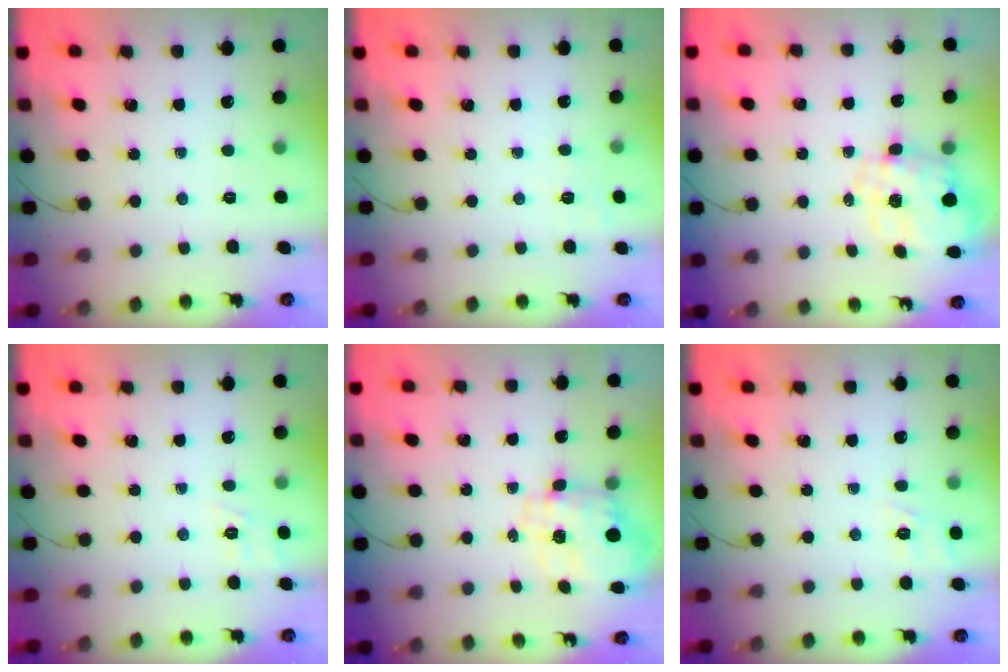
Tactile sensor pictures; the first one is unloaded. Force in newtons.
{"total": 4.3, "press": 3.9, "slide": 1.8}
{"total": 3.5, "press": 3.1, "slide": 1.7}
{"total": 2.8, "press": 2.2, "slide": 1.7}
{"total": 3.6, "press": 3.3, "slide": 1.5}
{"total": 2.4, "press": 1.8, "slide": 1.5}